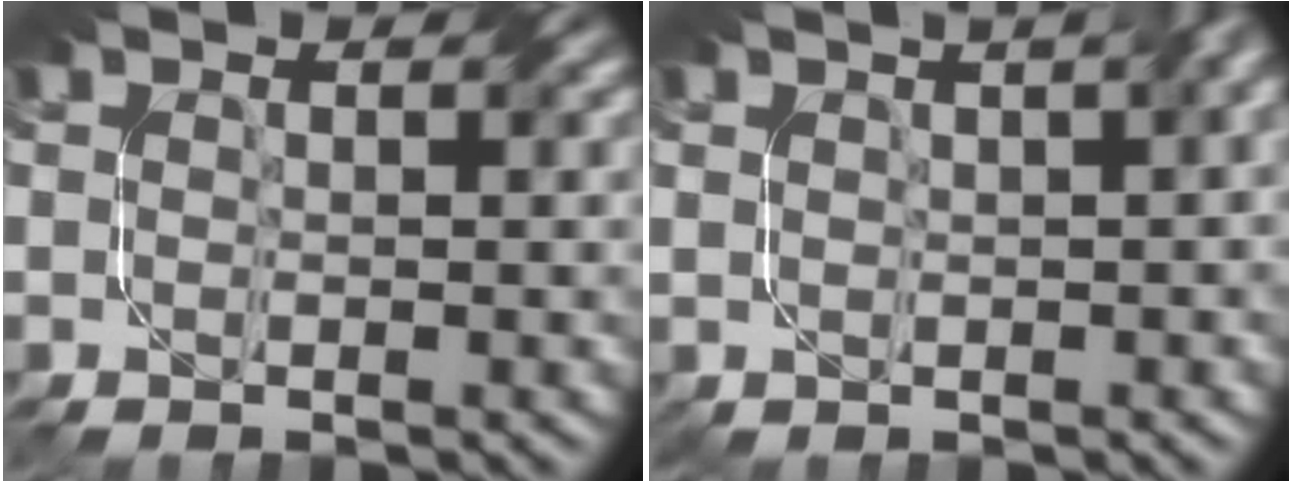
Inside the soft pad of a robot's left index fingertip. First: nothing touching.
{"total": 8.4, "force": [2.9, 4.3, 6.6], "torque": [-0.074, 0.031, 0.026]}